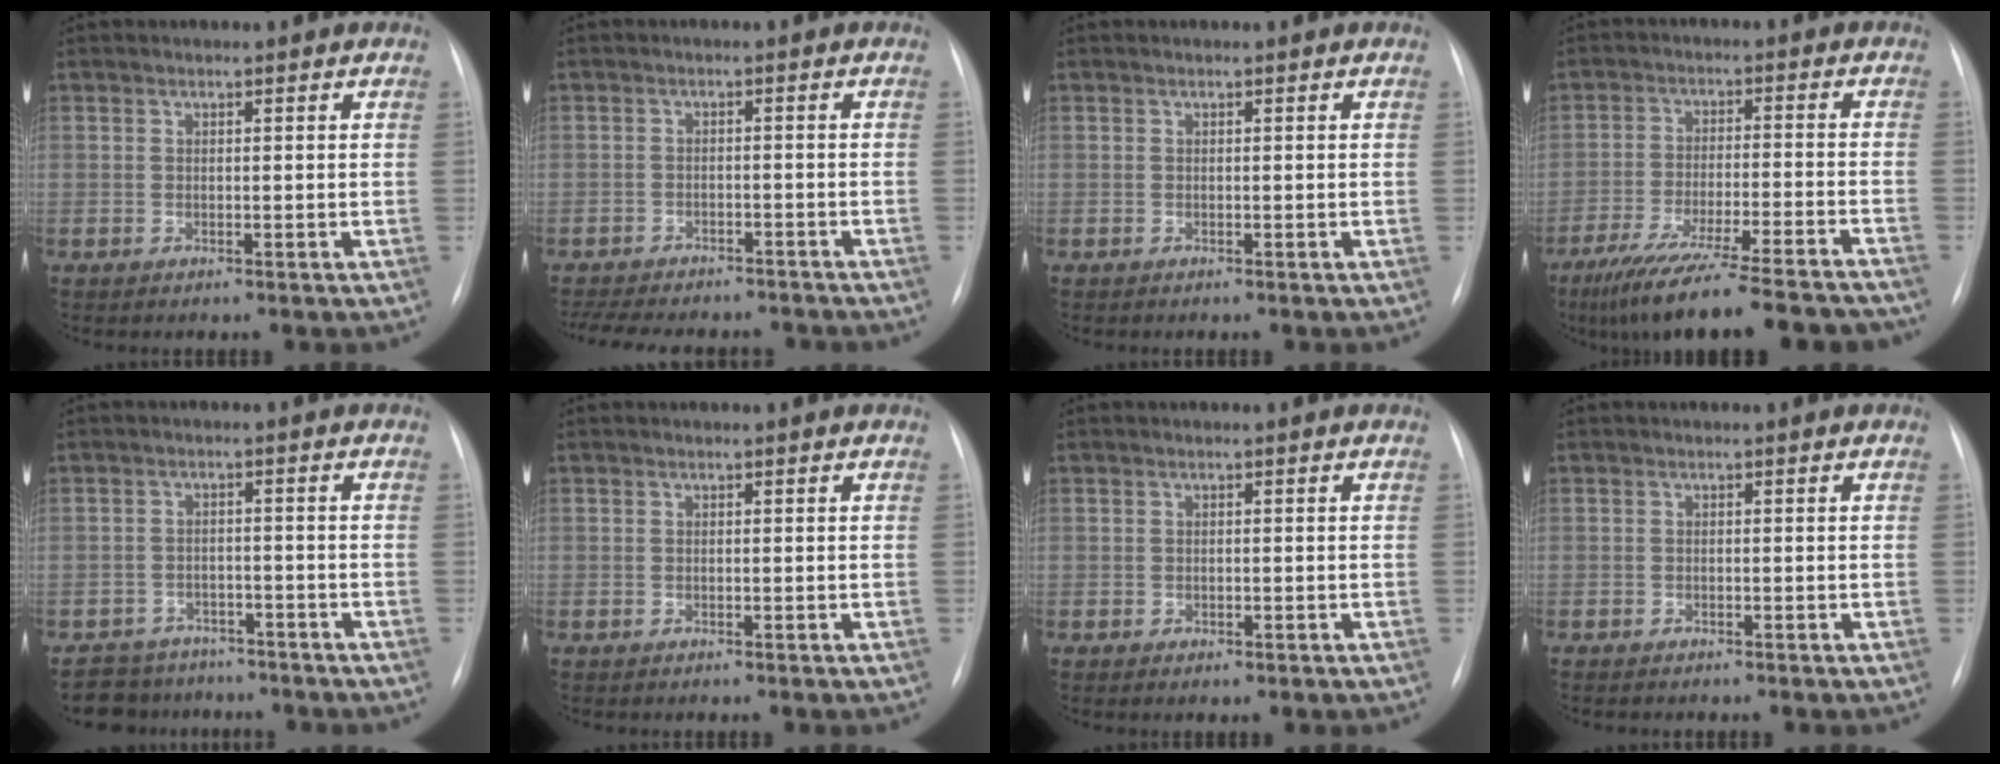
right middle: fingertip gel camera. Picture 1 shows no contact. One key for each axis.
{"total": 14.4, "fx": -12.6, "fy": 4.5, "fz": 5.2, "tx": -0.116, "ty": -0.005, "tz": -0.161}
{"total": 0.0}
{"total": 20.2, "fx": -17.2, "fy": 1.4, "fz": 10.4, "tx": -0.140, "ty": -0.034, "tz": -0.253}
{"total": 6.9, "fx": -5.9, "fy": 3.6, "fz": 0.0, "tx": 0.005, "ty": 0.014, "tz": -0.084}
{"total": 0.0}
{"total": 0.9, "fx": -0.5, "fy": 0.4, "fz": 0.7, "tx": -0.015, "ty": -0.004, "tz": -0.001}
{"total": 1.3, "fx": -1.2, "fy": 0.4, "fz": 0.4, "tx": -0.007, "ty": -0.001, "tz": -0.016}